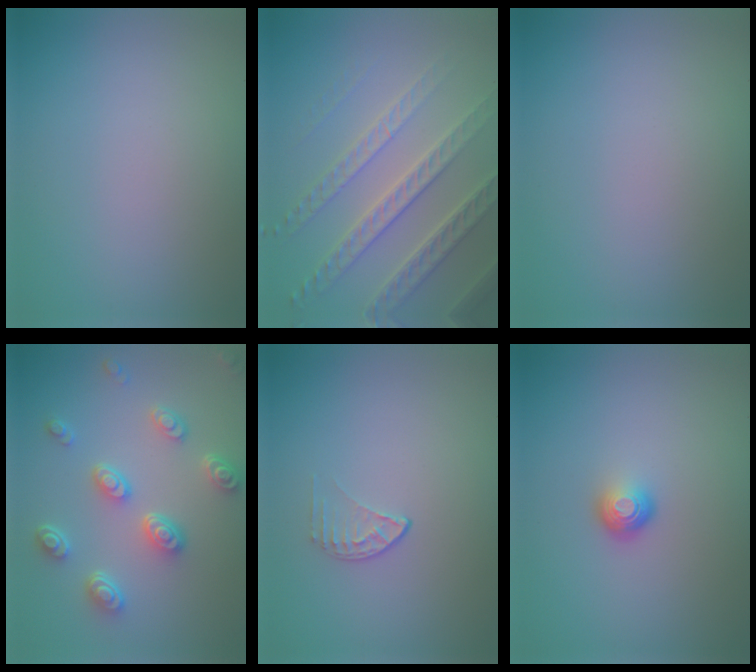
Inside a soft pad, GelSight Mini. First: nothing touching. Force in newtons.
{"total": 6.0, "press": 4.6, "slide": 3.8}
{"total": 0.0}
{"total": 4.4, "press": 3.6, "slide": 2.5}
{"total": 1.1, "press": 0.7, "slide": 0.9}
{"total": 1.7, "press": 1.1, "slide": 1.3}